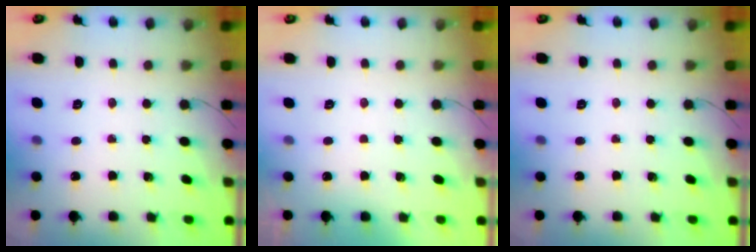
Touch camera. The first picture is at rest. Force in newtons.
{"total": 3.0, "press": 3.0, "slide": 0.1}
{"total": 0.0}